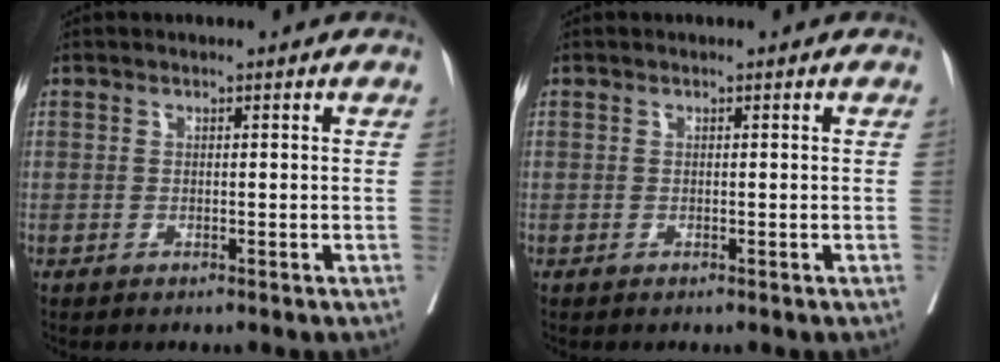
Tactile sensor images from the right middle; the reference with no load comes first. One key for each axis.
{"total": 0.0}